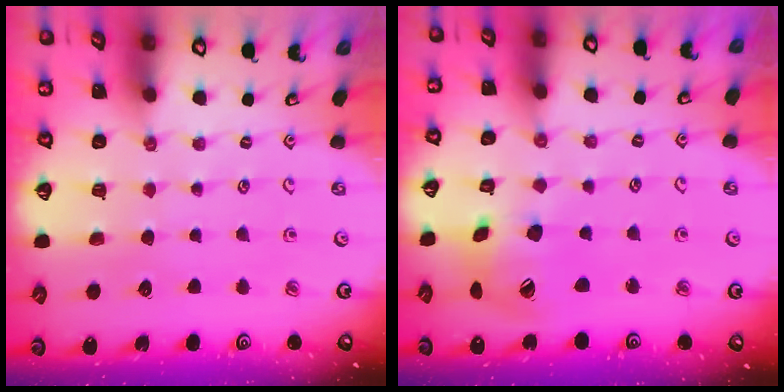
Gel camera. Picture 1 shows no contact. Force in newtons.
{"total": 14.4, "press": 14.3, "slide": 2.0}